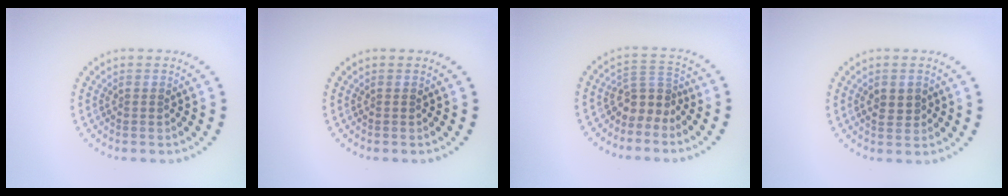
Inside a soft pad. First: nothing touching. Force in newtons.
{"total": 0.0}
{"total": 2.8, "press": 2.0, "slide": 2.0}
{"total": 1.6, "press": 1.6, "slide": 0.1}